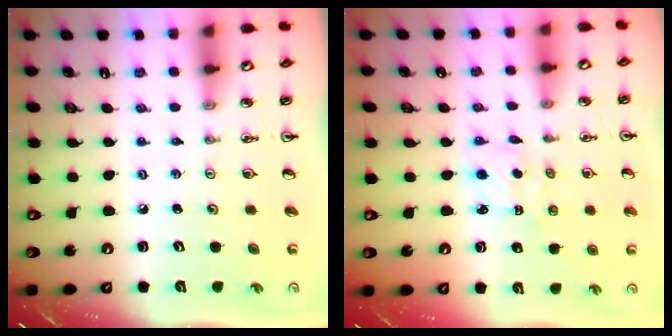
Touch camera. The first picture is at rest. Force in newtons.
{"total": 1.6, "press": 1.5, "slide": 0.7}